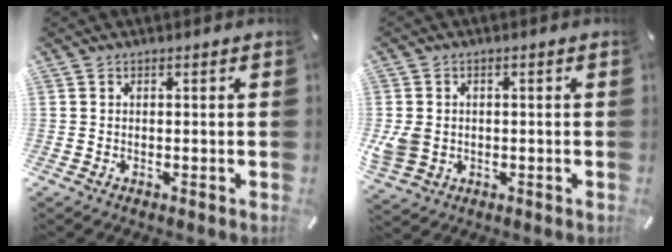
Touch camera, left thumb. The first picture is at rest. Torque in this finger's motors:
{"motor_torque": [1.33, 2.28, 1.02, 0.40, 0.24]}